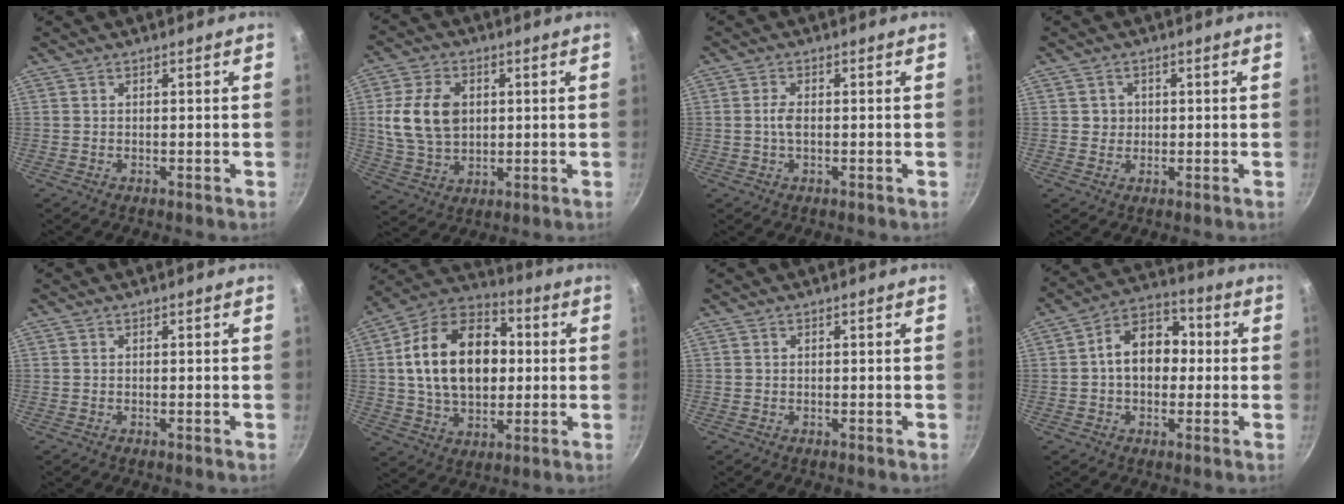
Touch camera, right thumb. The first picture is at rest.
{"total": 12.0, "force": [1.8, 8.5, 8.3], "torque": [-0.142, -0.004, 0.039]}
{"total": 2.4, "force": [-0.2, 1.2, 2.1], "torque": [-0.043, 0.006, -0.008]}
{"total": 2.0, "force": [0.1, 2.0, 0.5], "torque": [0.004, 0.004, 0.000]}
{"total": 0.0}
{"total": 21.2, "force": [2.0, 14.4, 15.4], "torque": [-0.229, 0.025, 0.026]}
{"total": 0.0}
{"total": 11.9, "force": [0.4, 8.6, 8.2], "torque": [-0.081, 0.036, -0.011]}